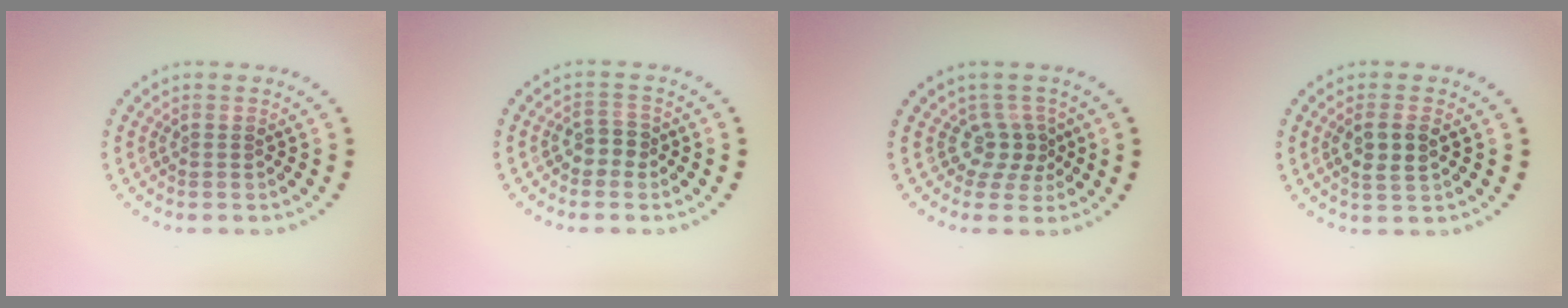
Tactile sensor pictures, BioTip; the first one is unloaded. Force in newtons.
{"total": 1.8, "press": 1.7, "slide": 0.8}
{"total": 2.4, "press": 1.6, "slide": 1.8}
{"total": 2.6, "press": 2.5, "slide": 0.9}